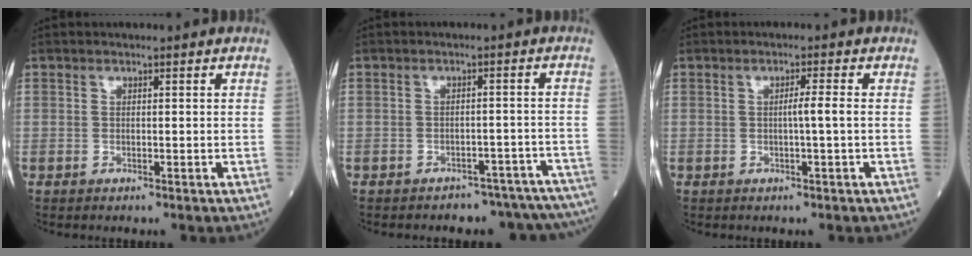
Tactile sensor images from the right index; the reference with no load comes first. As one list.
[{"total": 11.7, "force": [-10.8, 4.0, 1.7], "torque": [-0.003, 0.029, -0.115]}, {"total": 2.0, "force": [-0.2, -0.5, 2.0], "torque": [-0.035, 0.000, -0.005]}]